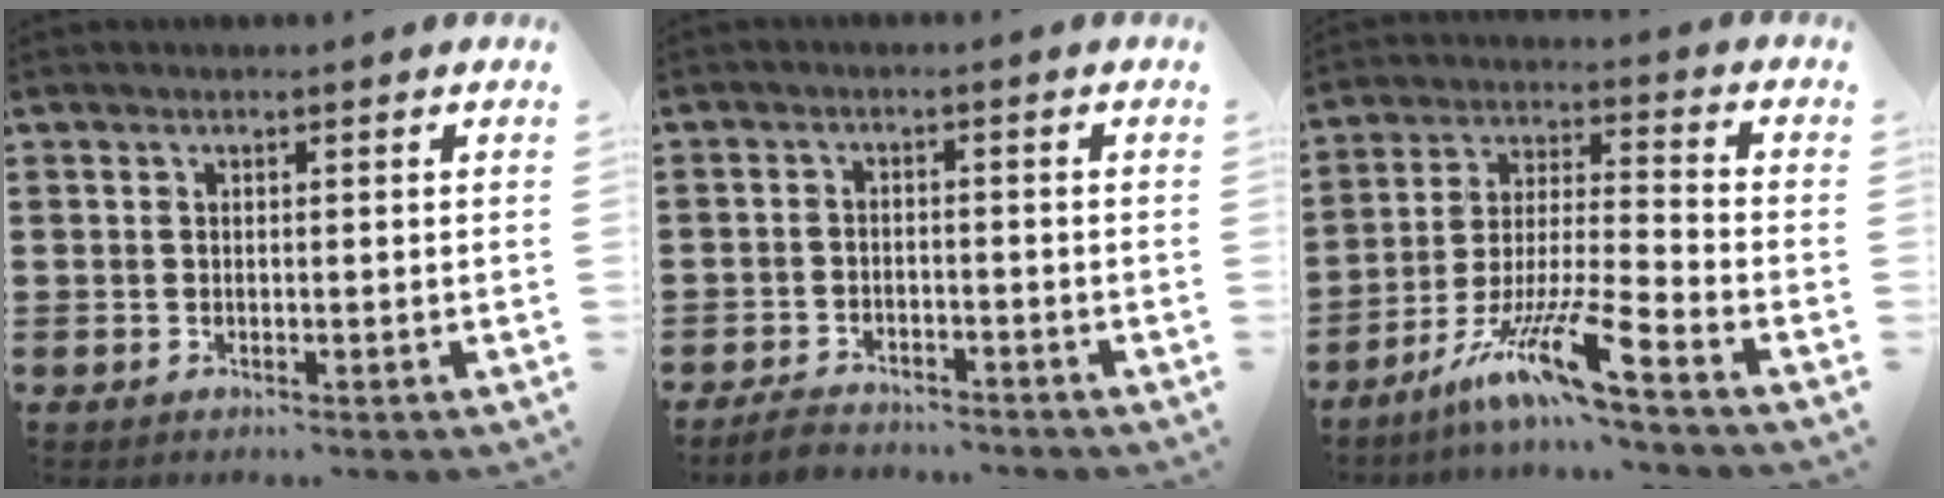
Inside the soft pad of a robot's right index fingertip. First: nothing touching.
{"total": 1.4, "force": [-1.4, 0.2, 0.0], "torque": [-0.004, 0.002, -0.030]}
{"total": 12.3, "force": [-9.1, 0.3, 8.2], "torque": [-0.161, 0.000, -0.177]}